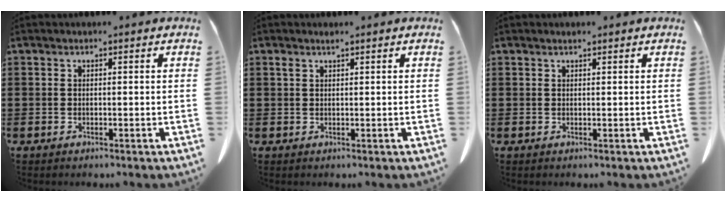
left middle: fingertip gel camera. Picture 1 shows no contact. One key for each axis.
{"total": 1.0, "fx": 0.7, "fy": 0.2, "fz": 0.7, "tx": -0.016, "ty": 0.001, "tz": 0.012}
{"total": 0.6, "fx": 0.5, "fy": 0.1, "fz": 0.3, "tx": -0.006, "ty": 0.002, "tz": 0.009}